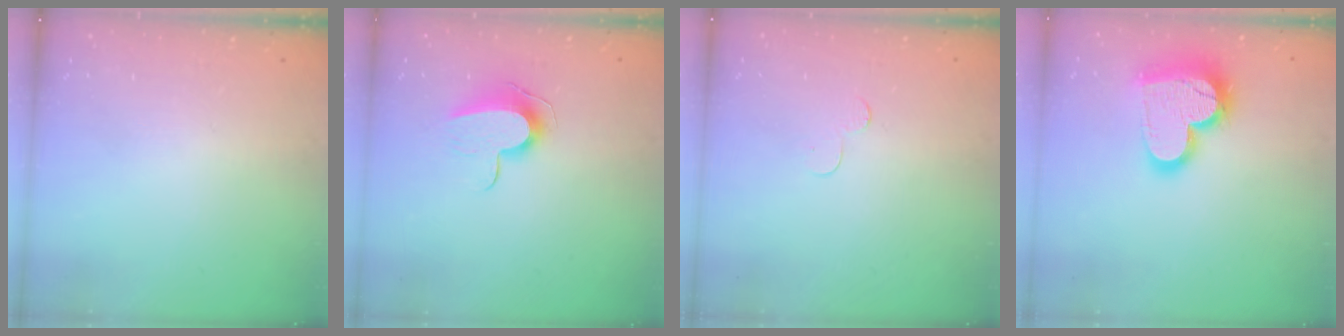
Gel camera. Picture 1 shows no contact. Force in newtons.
{"total": 9.4, "press": 9.4, "slide": 0.6}
{"total": 3.7, "press": 3.7, "slide": 0.4}
{"total": 18.4, "press": 18.4, "slide": 1.4}